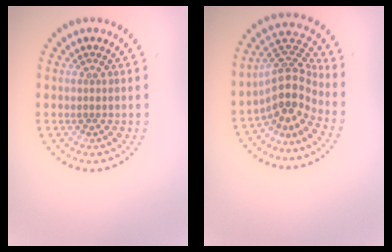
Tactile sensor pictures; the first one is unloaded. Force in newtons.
{"total": 4.4, "press": 3.3, "slide": 2.9}